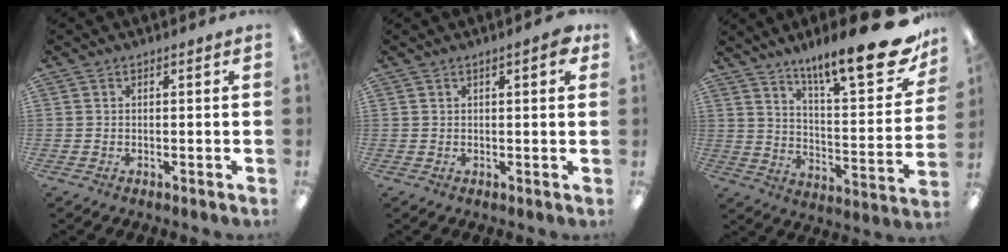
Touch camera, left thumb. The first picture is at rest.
{"total": 3.6, "force": [1.7, 1.0, 3.0], "torque": [-0.044, 0.000, 0.024]}
{"total": 20.5, "force": [14.6, 4.9, 13.6], "torque": [-0.201, -0.101, 0.234]}